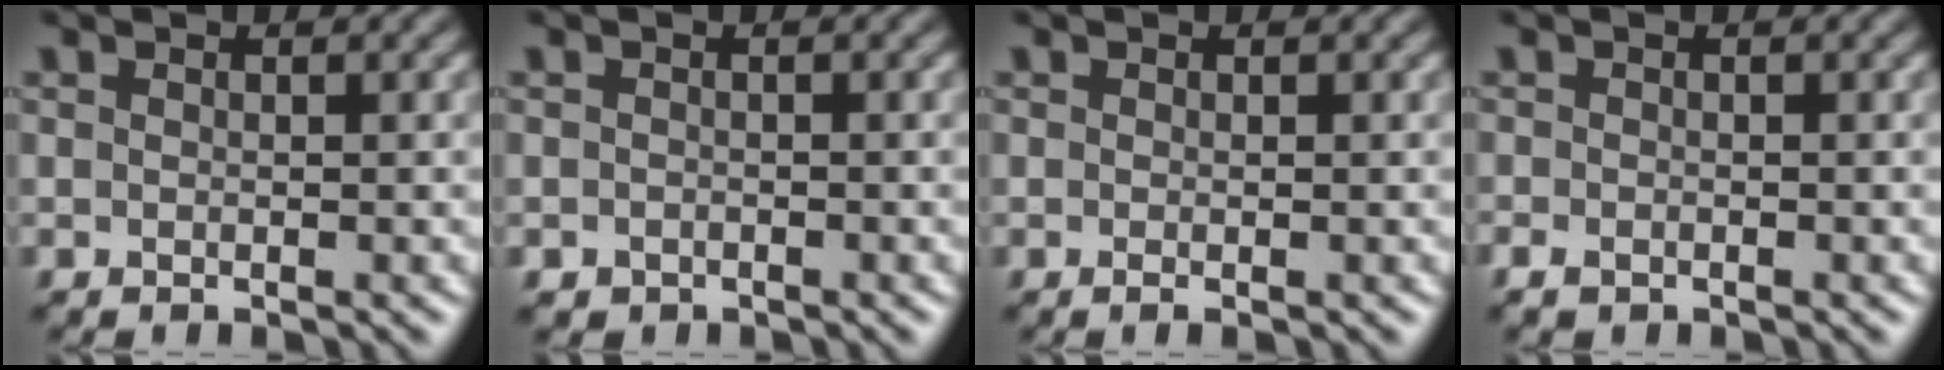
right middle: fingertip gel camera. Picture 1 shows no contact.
{"total": 0.7, "force": [-0.4, 0.5, 0.1], "torque": [0.002, -0.005, -0.007]}
{"total": 0.6, "force": [-0.2, 0.1, 0.6], "torque": [-0.011, -0.007, -0.003]}
{"total": 1.2, "force": [-0.8, 0.7, 0.5], "torque": [-0.010, -0.005, -0.016]}